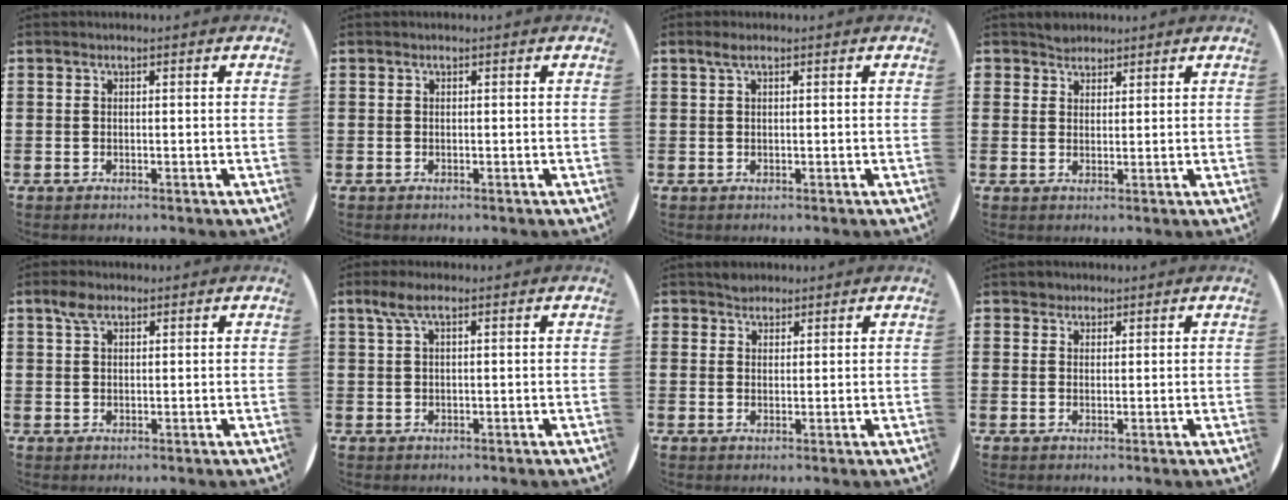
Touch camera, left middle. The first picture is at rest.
{"total": 0.0}
{"total": 1.1, "force": [0.5, 0.1, 1.0], "torque": [-0.021, 0.003, 0.009]}
{"total": 2.1, "force": [1.9, 0.8, -0.2], "torque": [0.008, 0.001, 0.037]}
{"total": 2.5, "force": [1.7, 1.2, 1.4], "torque": [-0.023, 0.003, 0.029]}
{"total": 2.3, "force": [1.1, 0.4, 2.0], "torque": [-0.042, 0.005, 0.018]}
{"total": 1.9, "force": [1.7, 0.8, -0.1], "torque": [0.008, 0.000, 0.032]}
{"total": 1.4, "force": [1.2, 0.7, -0.1], "torque": [0.007, -0.002, 0.023]}